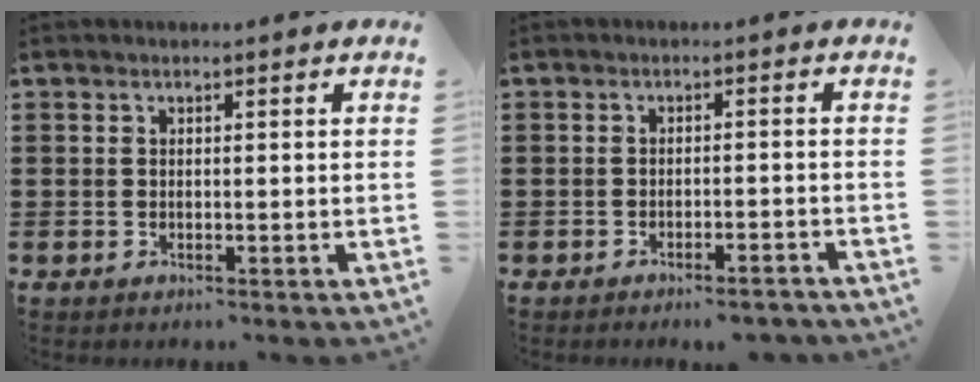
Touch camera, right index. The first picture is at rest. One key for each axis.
{"total": 2.3, "fx": -2.1, "fy": 0.0, "fz": 0.7, "tx": -0.015, "ty": -0.002, "tz": -0.043}